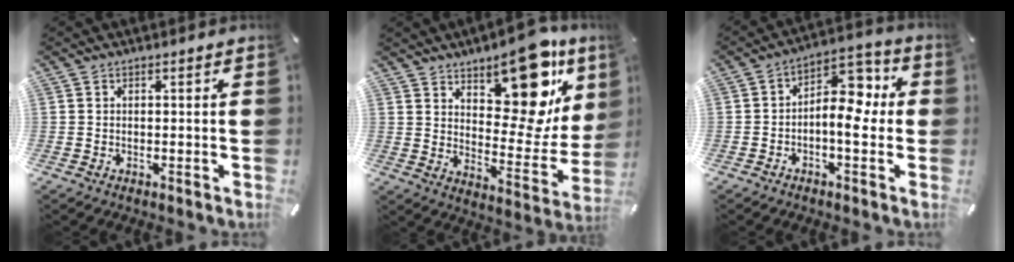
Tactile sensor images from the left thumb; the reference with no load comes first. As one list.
[{"total": 19.1, "force": [12.8, 9.2, 10.8], "torque": [-0.116, -0.109, 0.213]}, {"total": 9.2, "force": [-0.6, 5.5, 7.4], "torque": [-0.101, -0.006, -0.013]}]